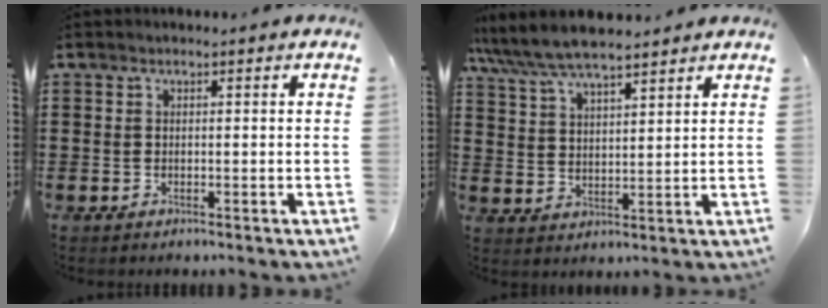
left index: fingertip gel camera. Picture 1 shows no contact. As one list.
[{"total": 6.6, "force": [6.1, 1.2, 2.4], "torque": [-0.069, -0.020, 0.110]}]